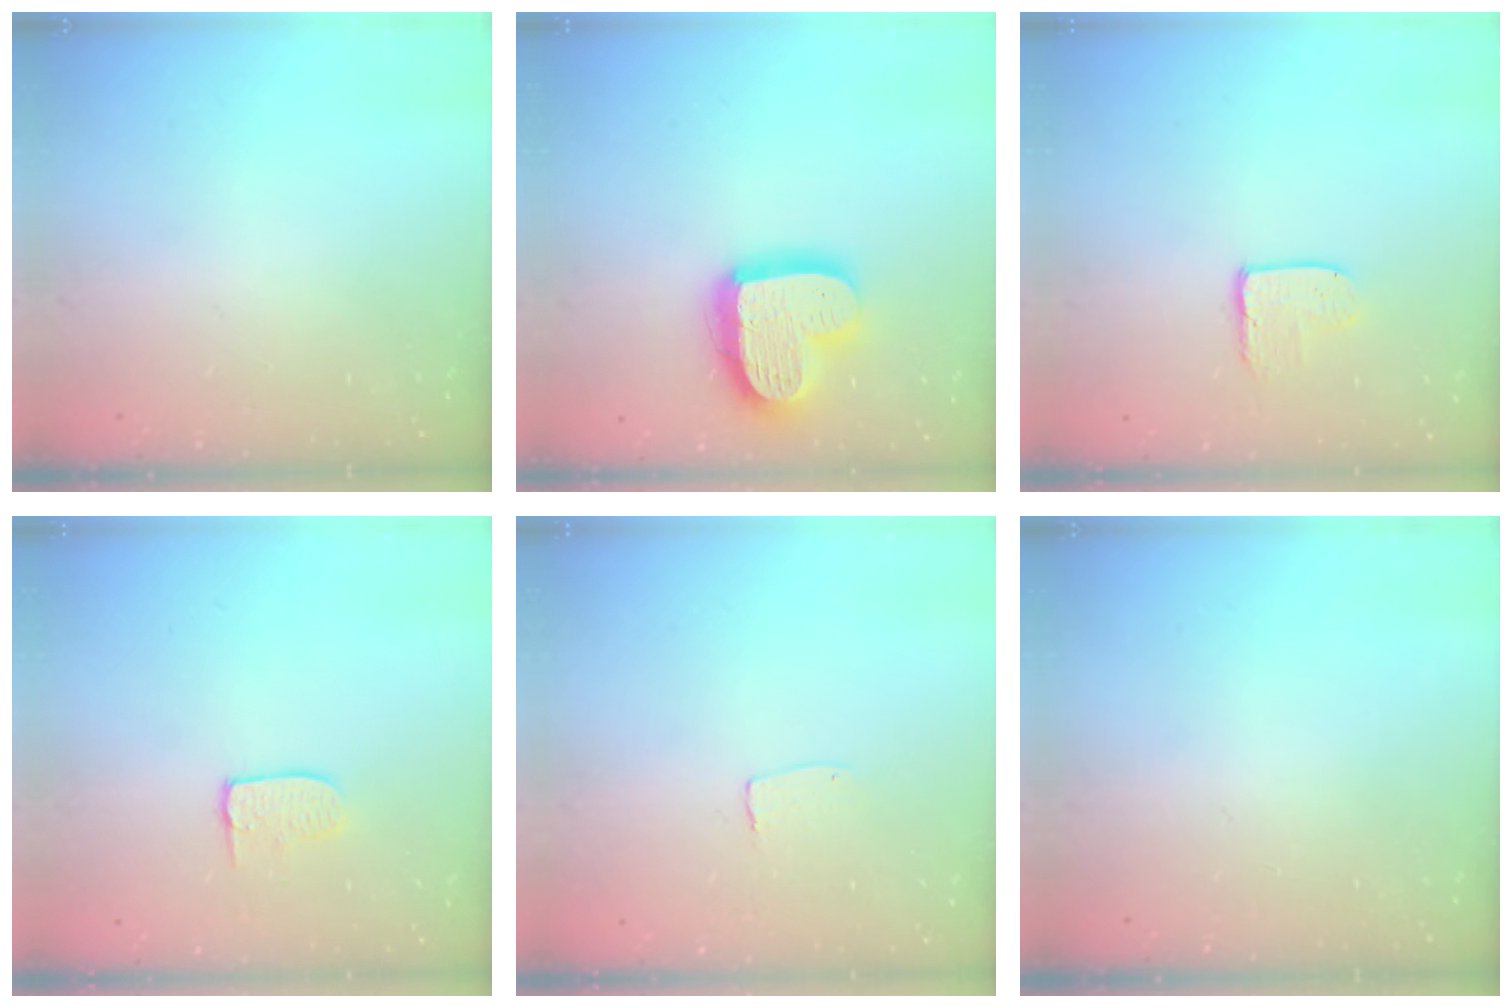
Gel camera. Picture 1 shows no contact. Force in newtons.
{"total": 17.7, "press": 17.6, "slide": 1.6}
{"total": 5.1, "press": 5.0, "slide": 0.4}
{"total": 6.5, "press": 6.5, "slide": 0.6}
{"total": 2.6, "press": 2.6, "slide": 0.1}
{"total": 0.0}